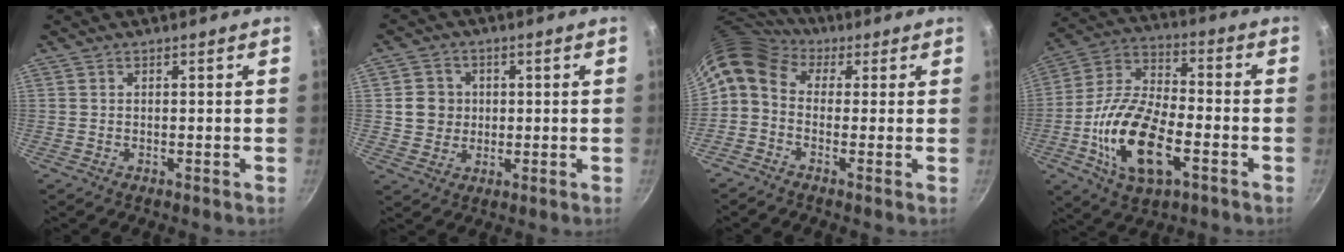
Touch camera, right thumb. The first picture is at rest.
{"total": 5.6, "force": [0.6, 5.3, 1.7], "torque": [0.002, 0.006, 0.010]}
{"total": 8.5, "force": [1.9, 6.4, 5.2], "torque": [-0.096, 0.025, 0.012]}
{"total": 18.9, "force": [-5.9, 9.2, 15.5], "torque": [-0.292, 0.026, -0.117]}